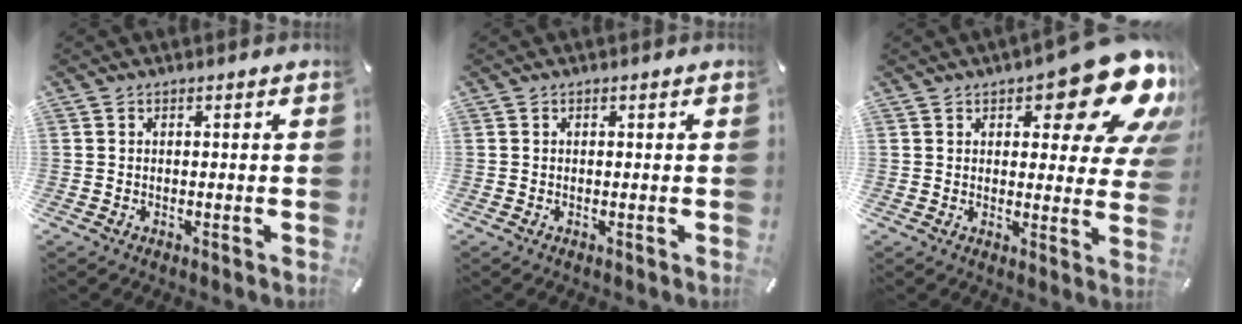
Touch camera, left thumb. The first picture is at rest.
{"total": 0.0}
{"total": 17.6, "force": [10.3, 6.8, 12.5], "torque": [-0.150, -0.077, 0.170]}